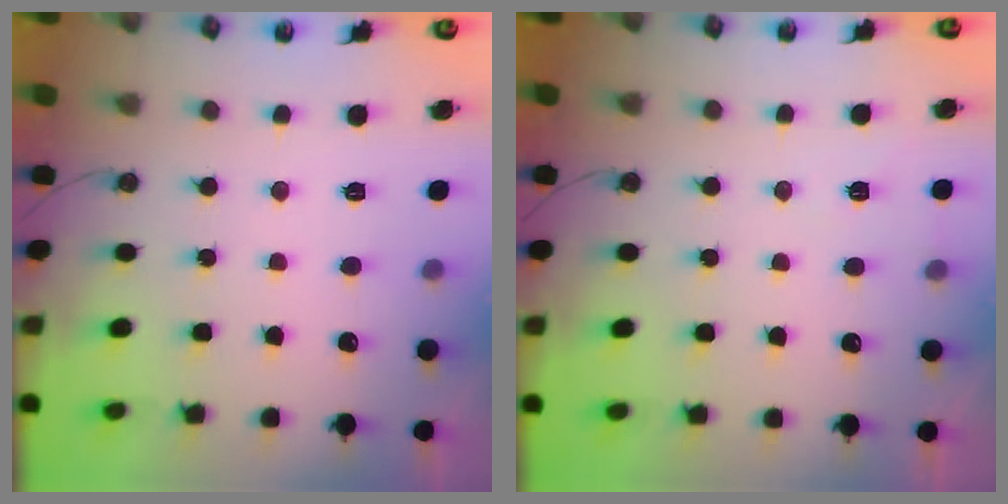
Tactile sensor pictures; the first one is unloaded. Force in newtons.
{"total": 5.7, "press": 3.8, "slide": 4.2}